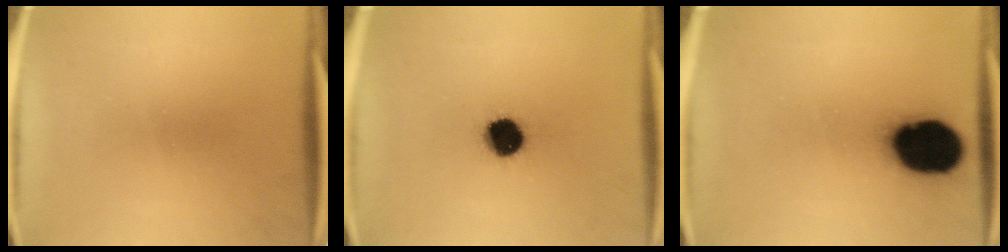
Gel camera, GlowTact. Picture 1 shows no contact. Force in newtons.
{"total": 10.0}
{"total": 19.3}